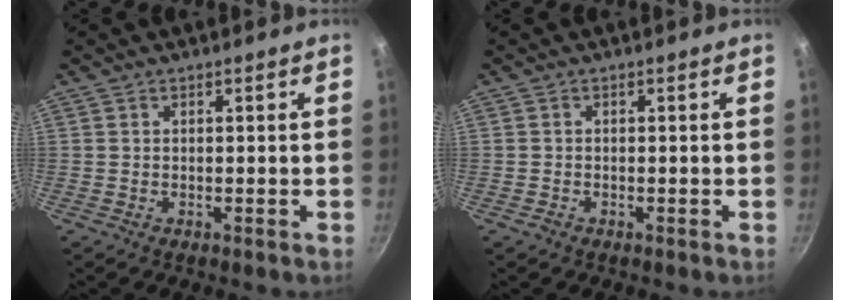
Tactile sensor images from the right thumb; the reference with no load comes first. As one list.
[{"total": 0.9, "force": [-0.6, 0.6, 0.2], "torque": [-0.007, 0.005, -0.010]}]